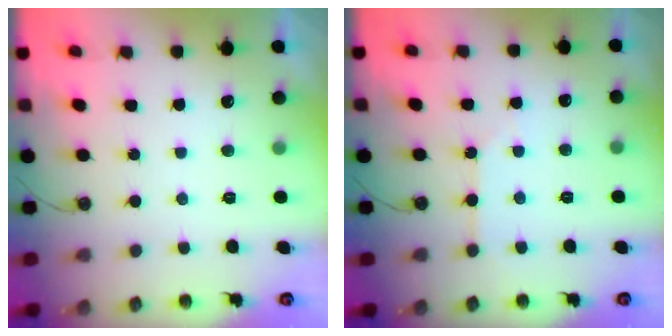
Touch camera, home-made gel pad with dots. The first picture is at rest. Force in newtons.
{"total": 2.5, "press": 2.4, "slide": 0.4}